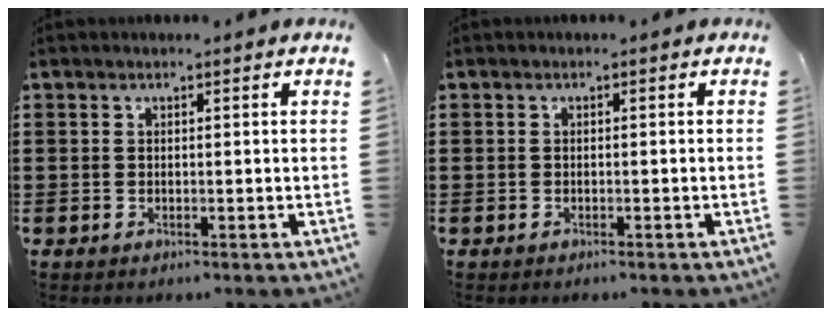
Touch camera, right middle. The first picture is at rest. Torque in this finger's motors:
{"motor_torque": [-0.25, 0.16, -0.02, -0.01]}